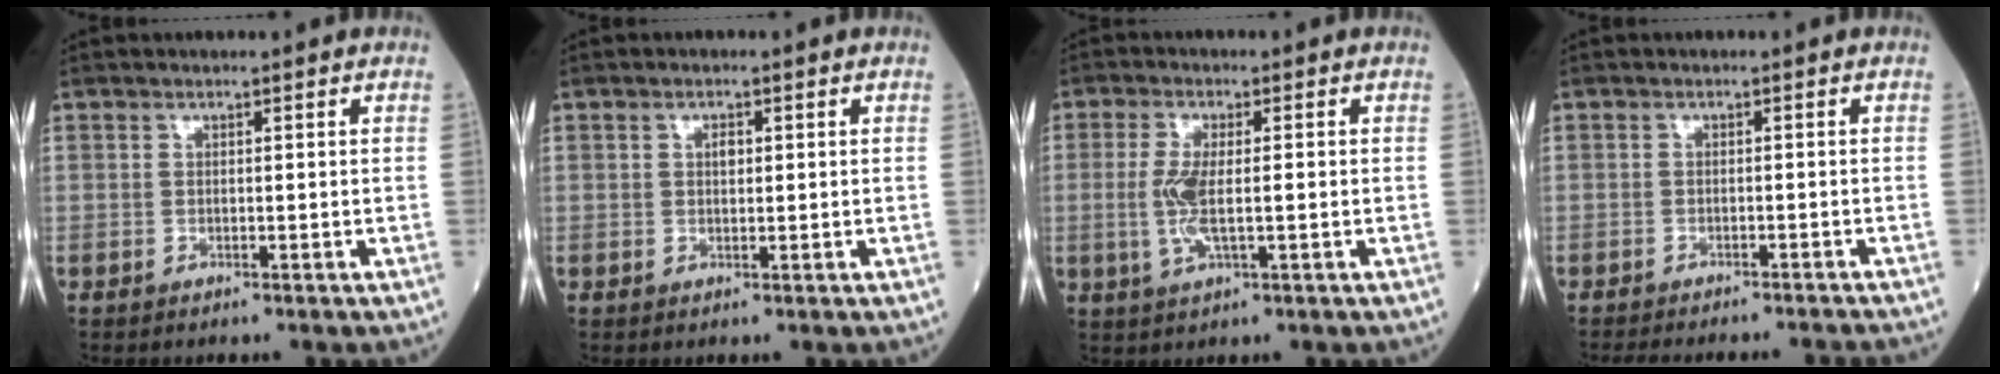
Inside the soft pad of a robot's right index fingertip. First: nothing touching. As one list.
[{"total": 1.4, "force": [0.4, 0.7, 1.1], "torque": [-0.019, 0.001, 0.006]}, {"total": 5.7, "force": [-0.5, 1.4, 5.5], "torque": [-0.123, -0.004, -0.012]}, {"total": 12.3, "force": [-11.5, 1.1, 4.2], "torque": [-0.060, -0.013, -0.139]}]